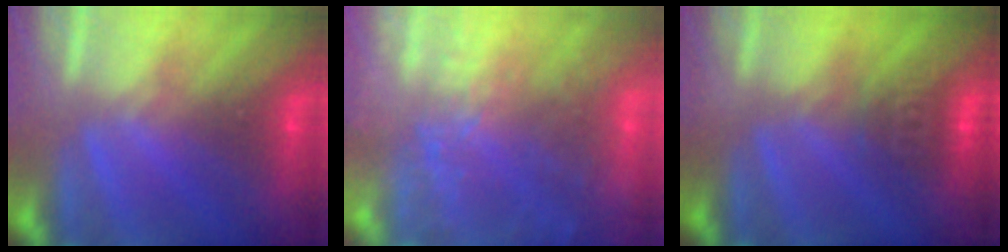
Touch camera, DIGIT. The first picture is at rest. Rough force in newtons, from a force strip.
{"total": 8.2}
{"total": 3.3}